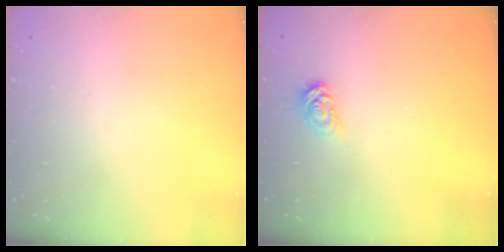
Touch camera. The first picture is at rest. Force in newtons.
{"total": 3.0, "press": 2.9, "slide": 0.3}